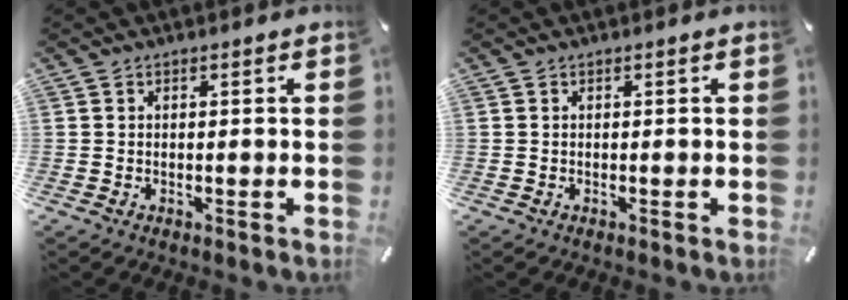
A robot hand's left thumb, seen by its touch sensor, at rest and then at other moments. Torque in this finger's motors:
{"motor_torque": [0.01, 0.01, -0.02, -0.02, 0.00]}